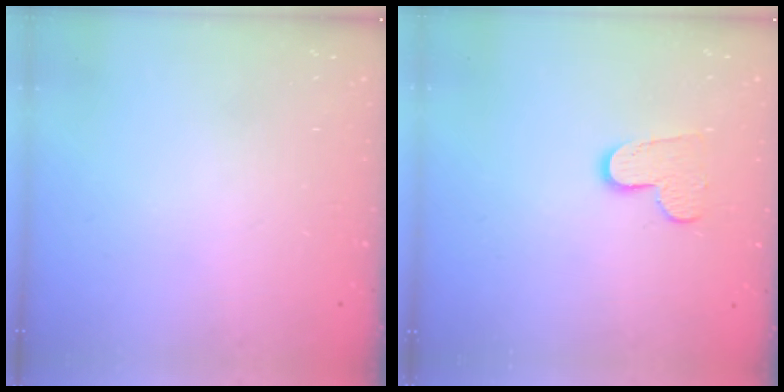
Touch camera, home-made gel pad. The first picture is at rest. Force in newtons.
{"total": 8.3, "press": 8.2, "slide": 0.5}